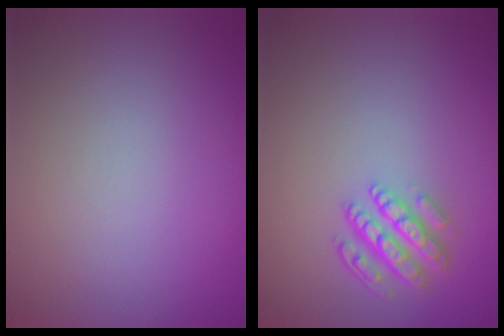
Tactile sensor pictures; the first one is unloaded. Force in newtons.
{"total": 4.3, "press": 3.3, "slide": 2.8}